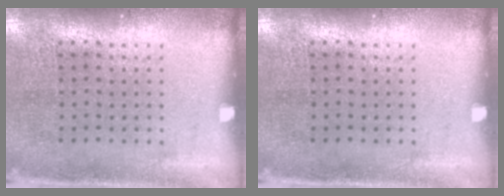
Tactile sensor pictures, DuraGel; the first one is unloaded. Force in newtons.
{"total": 0.0}